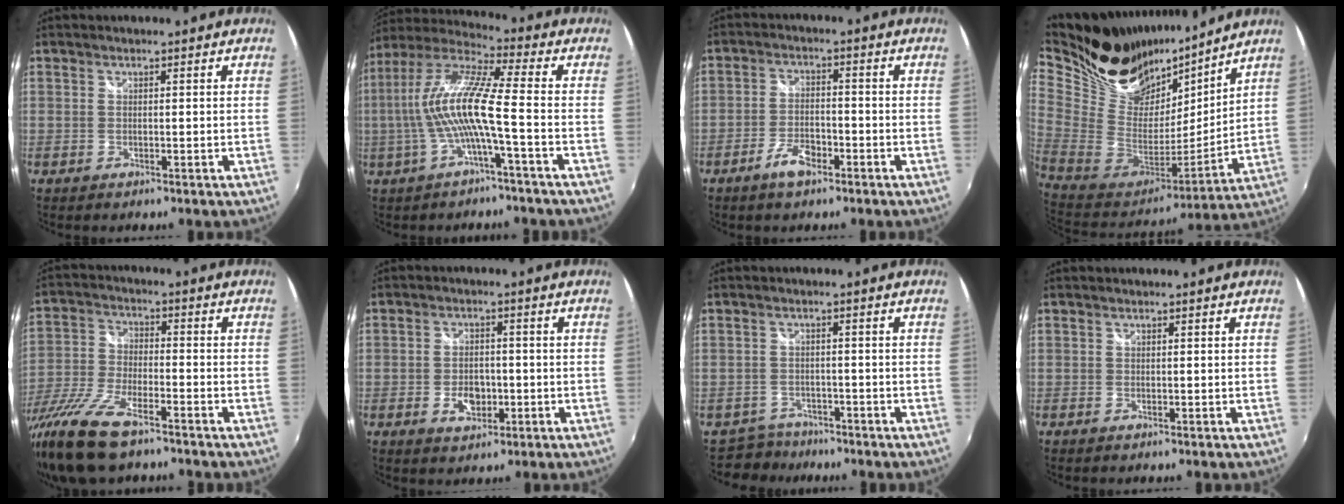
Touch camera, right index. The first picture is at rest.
{"total": 12.8, "force": [-2.3, 0.4, 12.6], "torque": [-0.235, 0.004, -0.042]}
{"total": 5.4, "force": [-3.5, 2.2, 3.4], "torque": [-0.076, 0.000, -0.062]}
{"total": 28.8, "force": [21.6, 13.5, 13.4], "torque": [-0.312, 0.027, 0.379]}
{"total": 15.2, "force": [-10.8, 4.5, 9.6], "torque": [-0.212, -0.042, -0.212]}
{"total": 5.1, "force": [-1.6, 3.6, 3.3], "torque": [-0.065, 0.001, -0.023]}
{"total": 4.4, "force": [-3.5, 2.6, -0.5], "torque": [-0.005, 0.006, -0.061]}
{"total": 0.0}